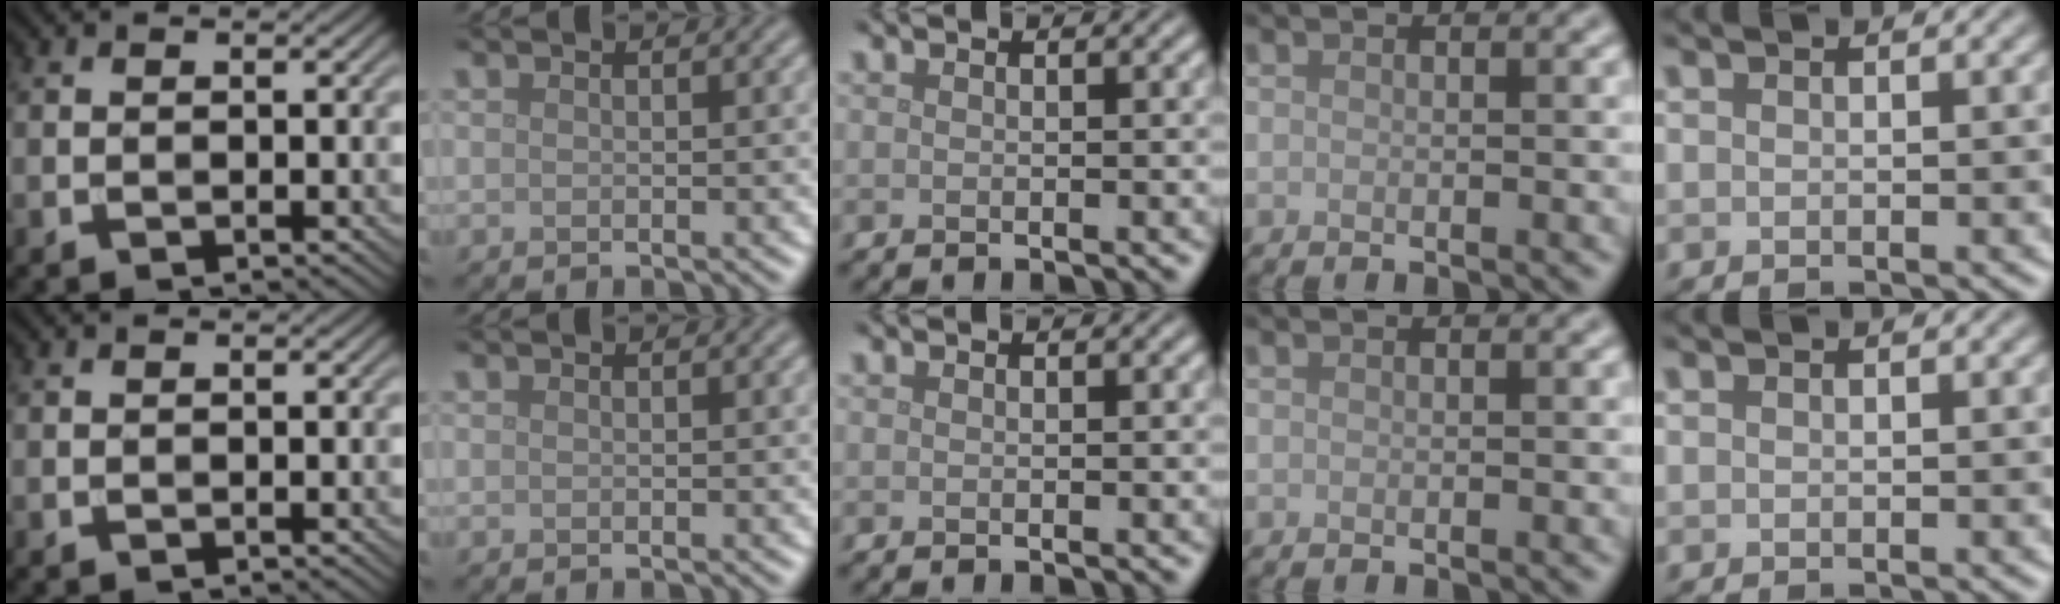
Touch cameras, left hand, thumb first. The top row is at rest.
{}